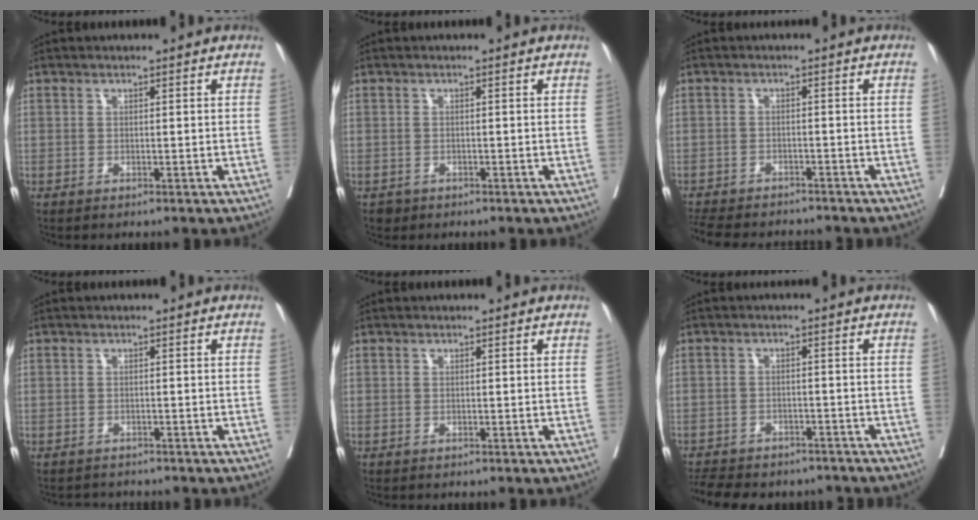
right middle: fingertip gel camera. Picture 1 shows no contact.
{"total": 1.2, "force": [-0.8, 0.9, 0.1], "torque": [-0.003, 0.002, -0.009]}
{"total": 11.7, "force": [-10.6, 3.0, 3.9], "torque": [-0.079, -0.006, -0.148]}
{"total": 1.8, "force": [-1.6, 0.7, -0.5], "torque": [0.005, -0.004, -0.028]}
{"total": 0.0}
{"total": 12.7, "force": [-11.0, 4.8, 4.1], "torque": [-0.090, 0.003, -0.142]}